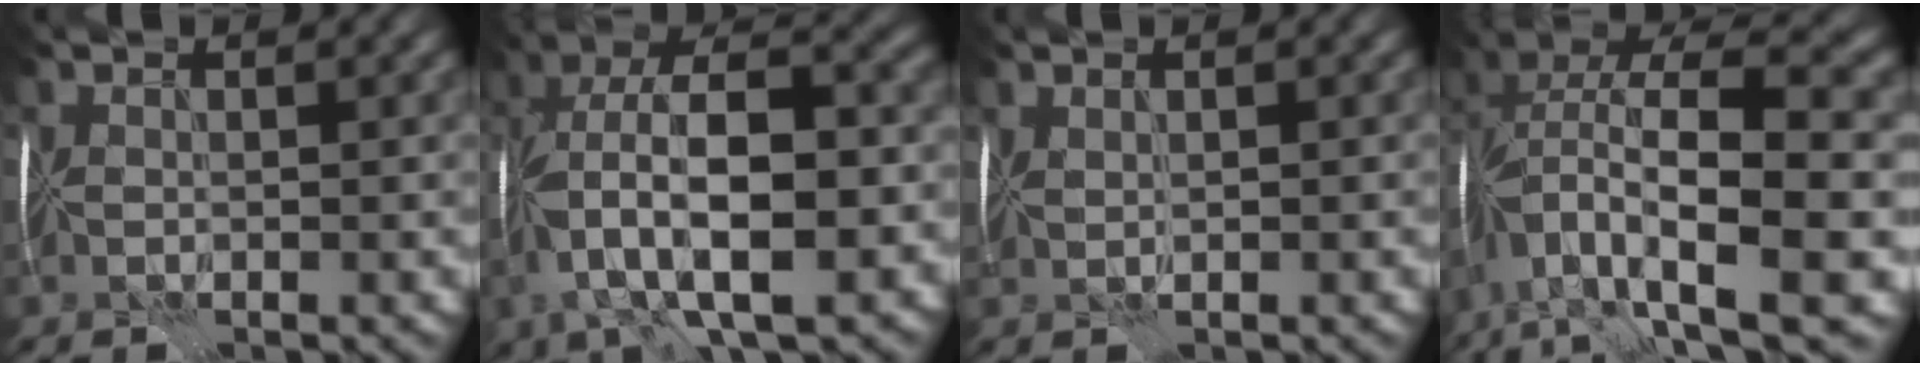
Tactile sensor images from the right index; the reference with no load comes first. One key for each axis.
{"total": 13.3, "fx": -2.5, "fy": 6.0, "fz": 11.6, "tx": -0.221, "ty": 0.015, "tz": -0.040}
{"total": 0.8, "fx": 0.5, "fy": -0.6, "fz": -0.2, "tx": 0.003, "ty": 0.003, "tz": 0.015}
{"total": 13.4, "fx": -2.7, "fy": 5.3, "fz": 12.0, "tx": -0.223, "ty": 0.007, "tz": -0.021}